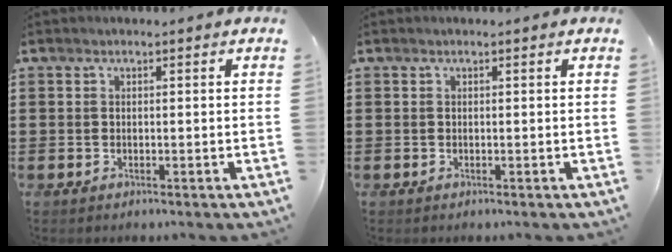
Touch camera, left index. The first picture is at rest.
{"total": 0.0}